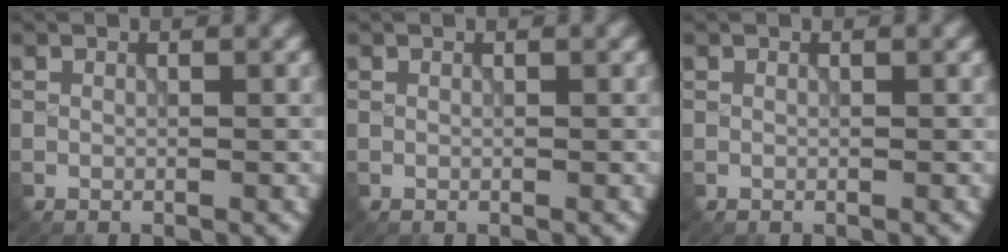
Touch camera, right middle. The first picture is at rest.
{"total": 0.0}
{"total": 0.0}